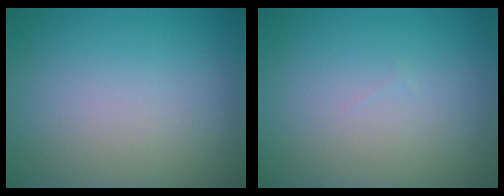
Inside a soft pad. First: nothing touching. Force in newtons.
{"total": 0.0}